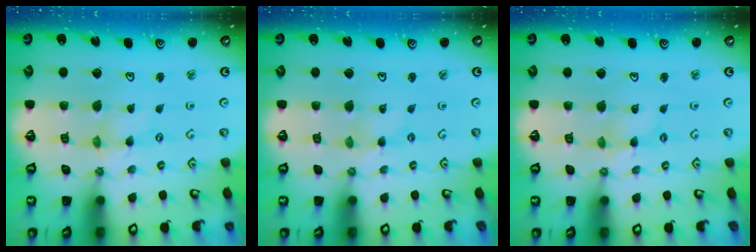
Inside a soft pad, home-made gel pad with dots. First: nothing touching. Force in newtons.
{"total": 0.0}
{"total": 0.8, "press": 0.8, "slide": 0.2}